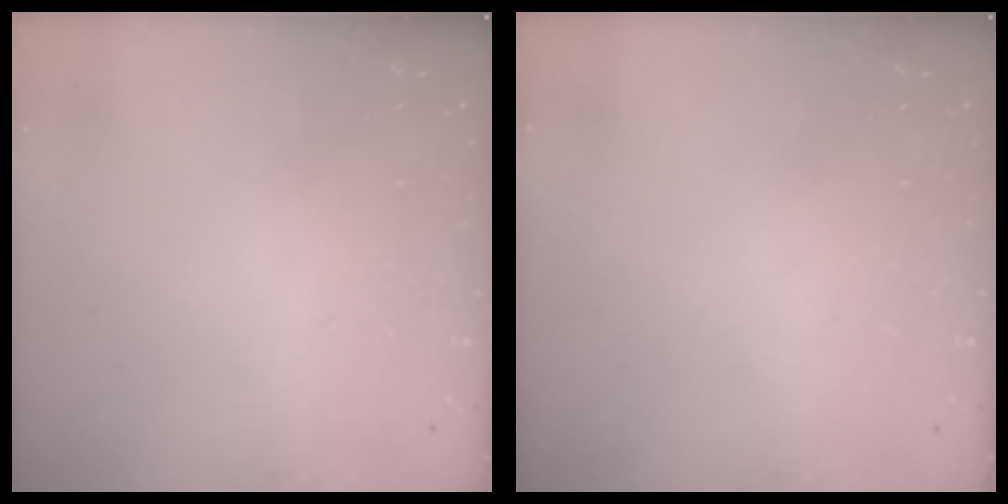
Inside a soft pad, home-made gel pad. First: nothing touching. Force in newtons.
{"total": 0.0}